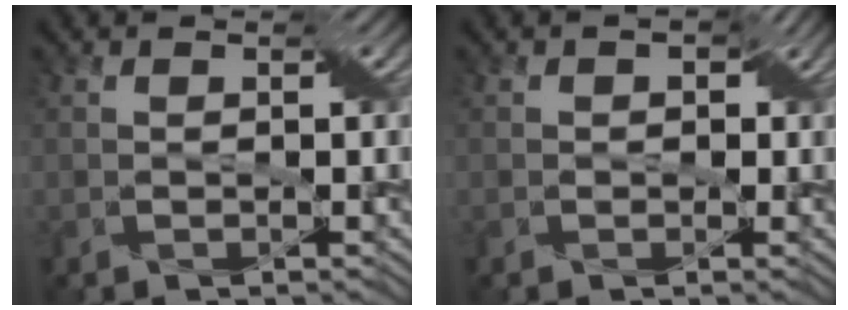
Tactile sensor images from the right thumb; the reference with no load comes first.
{"total": 1.5, "force": [0.1, 1.3, 0.9], "torque": [-0.011, -0.003, 0.000]}